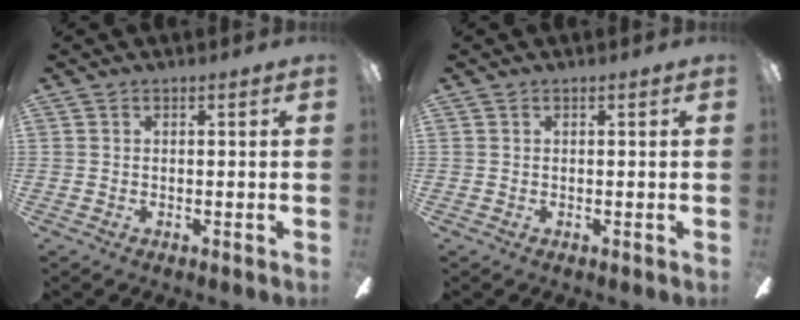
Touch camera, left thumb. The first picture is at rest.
{"total": 0.0}